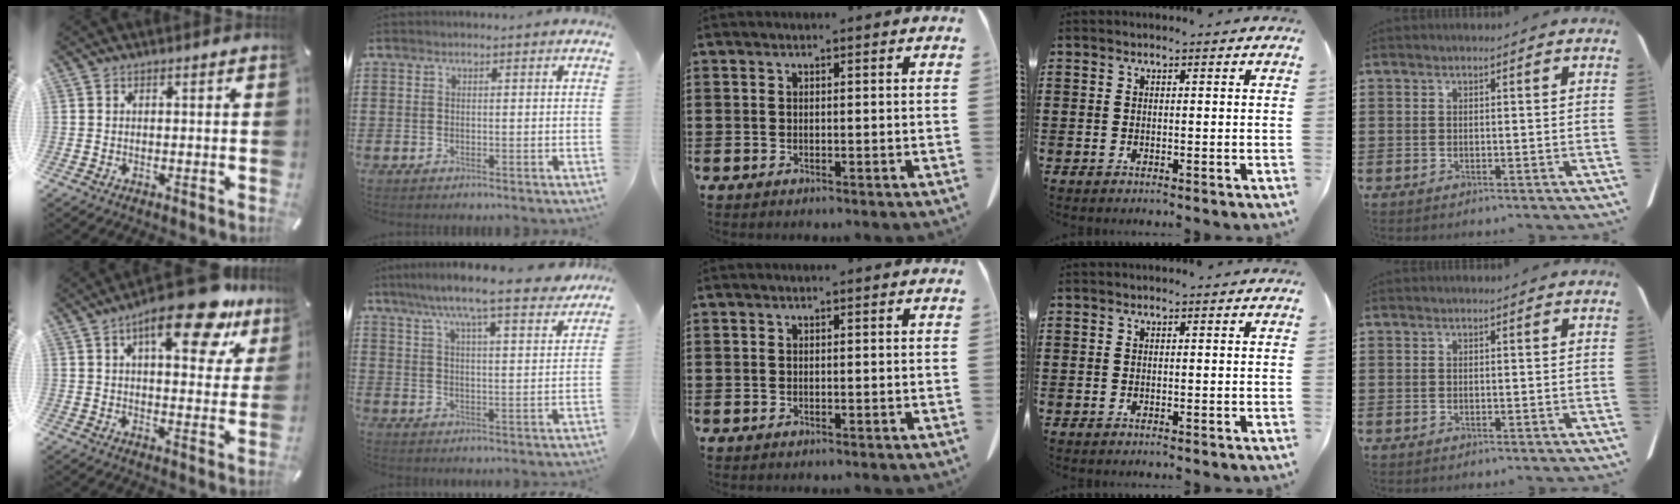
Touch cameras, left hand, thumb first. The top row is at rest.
{"thumb": {"total": 17.4, "force": [10.7, 6.3, 12.2], "torque": [-0.172, -0.052, 0.168]}, "index": {"total": 8.4, "force": [7.2, 0.2, 4.3], "torque": [-0.102, -0.032, 0.122]}}